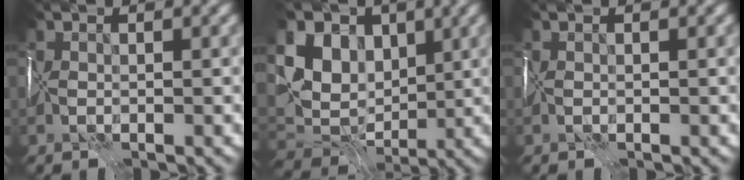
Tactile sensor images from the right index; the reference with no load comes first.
{"total": 11.6, "force": [4.3, 9.4, 5.5], "torque": [-0.135, 0.035, 0.067]}
{"total": 0.0}